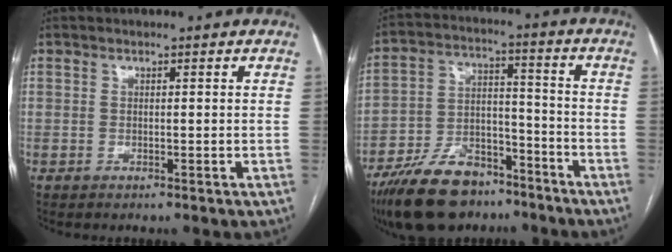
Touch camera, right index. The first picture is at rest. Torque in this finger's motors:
{"motor_torque": [0.17, -0.76, -0.51, -0.21]}